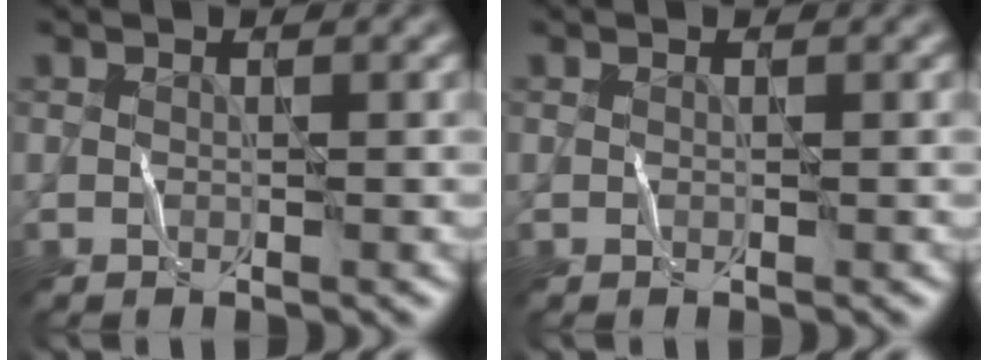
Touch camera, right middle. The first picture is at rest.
{"total": 0.0}